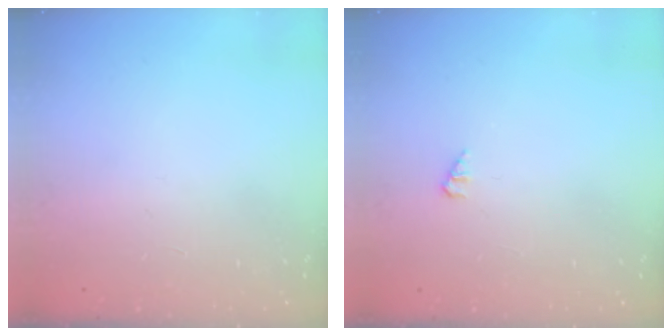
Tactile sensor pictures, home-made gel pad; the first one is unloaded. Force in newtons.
{"total": 1.6, "press": 1.6, "slide": 0.2}